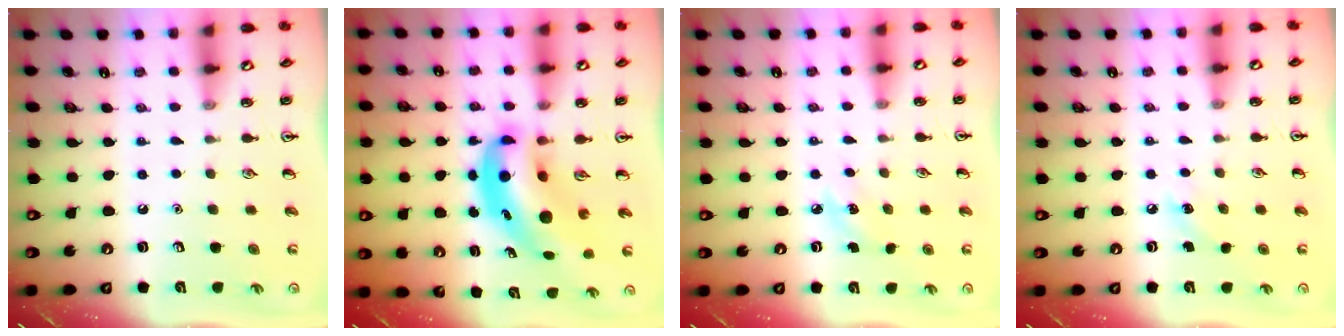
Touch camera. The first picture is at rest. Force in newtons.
{"total": 10.3, "press": 9.9, "slide": 2.9}
{"total": 4.8, "press": 4.6, "slide": 1.5}
{"total": 5.1, "press": 4.9, "slide": 1.5}